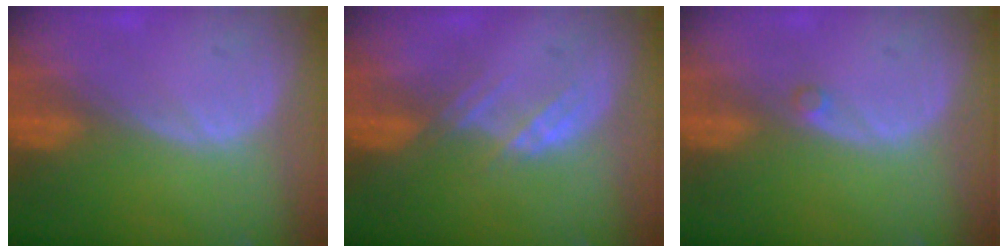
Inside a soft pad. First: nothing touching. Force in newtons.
{"total": 3.0, "press": 2.9, "slide": 0.7}
{"total": 0.7, "press": 0.7, "slide": 0.1}